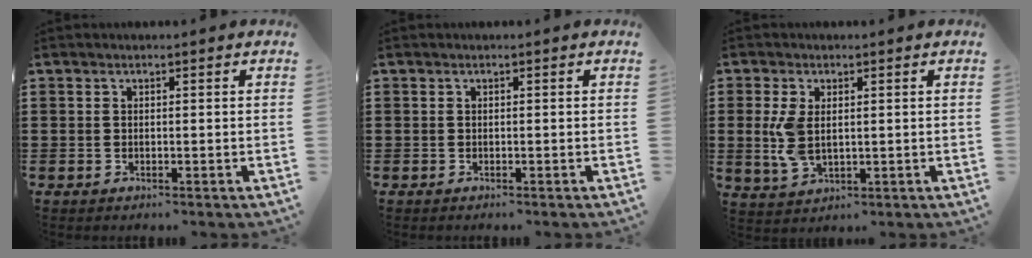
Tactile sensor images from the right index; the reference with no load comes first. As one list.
[{"total": 0.0}, {"total": 5.4, "force": [0.3, 3.0, 4.4], "torque": [-0.109, 0.000, 0.002]}]